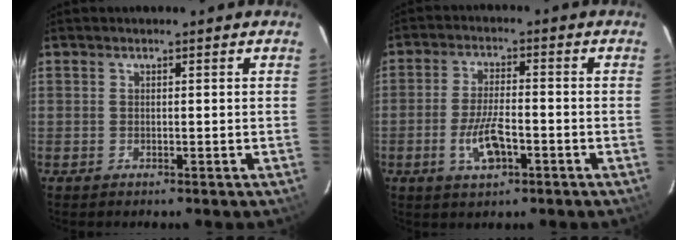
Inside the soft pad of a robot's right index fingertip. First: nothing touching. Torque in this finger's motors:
{"motor_torque": [0.30, -0.14, 0.17, 0.05]}